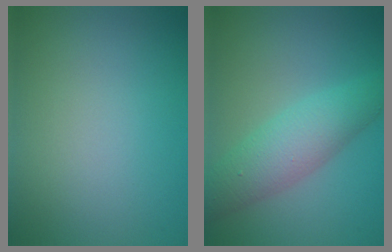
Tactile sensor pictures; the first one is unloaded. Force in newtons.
{"total": 4.9, "press": 4.9, "slide": 0.2}